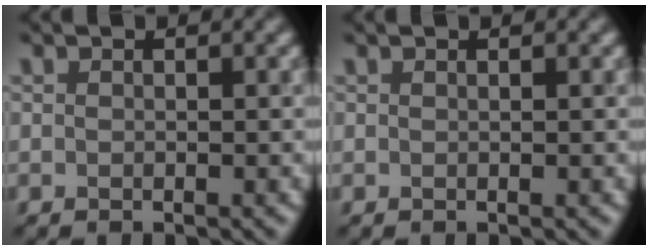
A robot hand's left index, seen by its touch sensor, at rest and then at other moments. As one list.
[{"total": 0.8, "force": [0.4, 0.4, 0.6], "torque": [0.000, 0.000, -0.003]}]